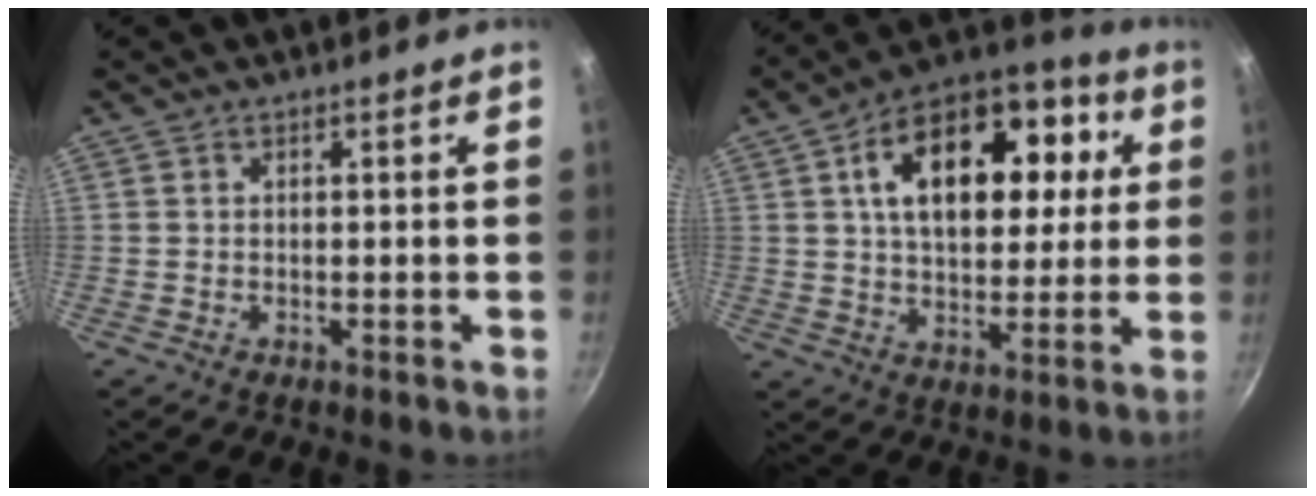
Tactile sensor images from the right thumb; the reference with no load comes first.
{"total": 21.9, "force": [5.7, 12.9, 16.8], "torque": [-0.215, 0.018, 0.081]}